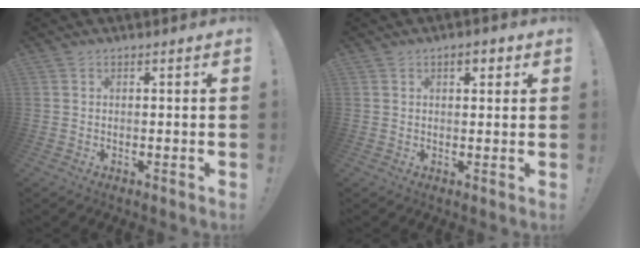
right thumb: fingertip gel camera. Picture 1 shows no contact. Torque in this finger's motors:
{"motor_torque": [-0.07, 0.21, 0.65, 0.09, 0.00]}